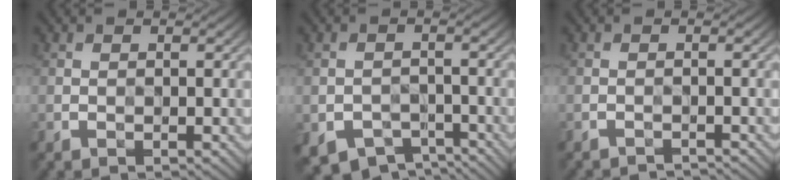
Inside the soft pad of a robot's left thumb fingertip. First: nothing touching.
{"total": 5.0, "force": [-3.6, 3.0, 1.9], "torque": [-0.032, -0.016, -0.050]}
{"total": 1.8, "force": [-1.7, -0.5, -0.3], "torque": [0.007, 0.004, -0.027]}